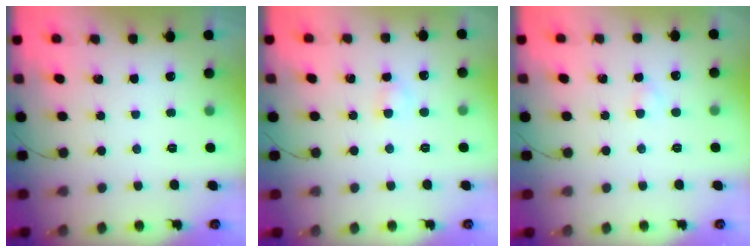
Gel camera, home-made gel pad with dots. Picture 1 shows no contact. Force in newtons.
{"total": 2.7, "press": 2.4, "slide": 1.2}
{"total": 1.8, "press": 1.6, "slide": 0.8}